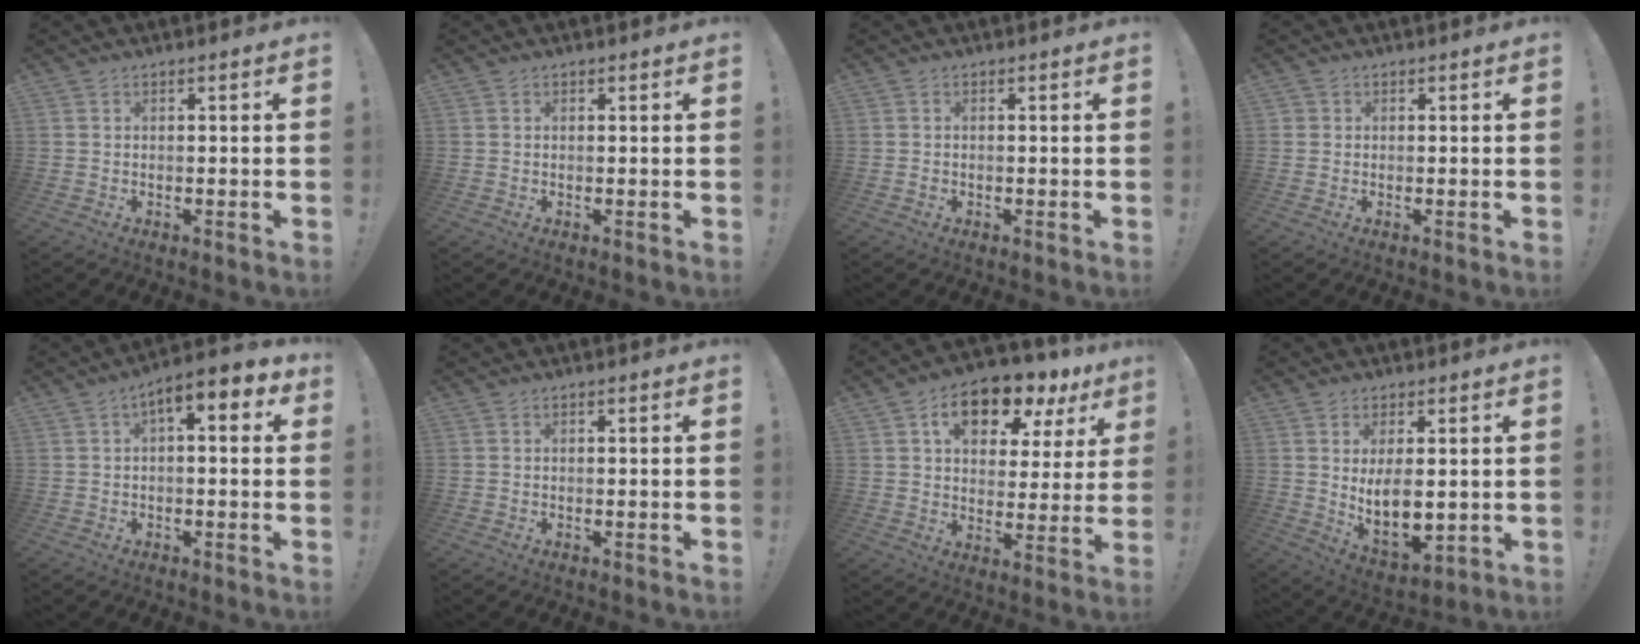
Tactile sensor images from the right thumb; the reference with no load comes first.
{"total": 0.0}
{"total": 0.6, "force": [-0.4, 0.4, 0.2], "torque": [-0.012, 0.005, -0.006]}
{"total": 1.1, "force": [0.3, 1.1, 0.2], "torque": [-0.004, 0.002, 0.005]}
{"total": 5.8, "force": [1.8, 2.0, 5.1], "torque": [-0.075, -0.014, 0.030]}
{"total": 0.0}
{"total": 13.5, "force": [8.0, 7.4, 8.0], "torque": [-0.118, -0.047, 0.140]}
{"total": 10.4, "force": [2.3, 5.5, 8.6], "torque": [-0.139, -0.032, 0.044]}